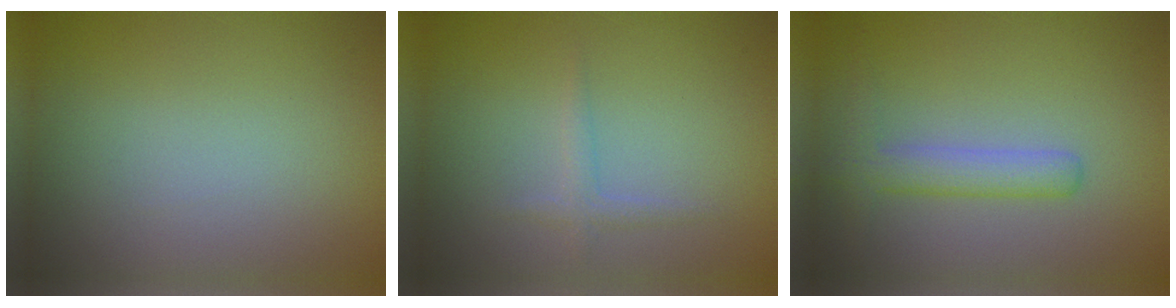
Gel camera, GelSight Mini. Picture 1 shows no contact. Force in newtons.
{"total": 1.1, "press": 1.1, "slide": 0.0}
{"total": 2.7, "press": 2.7, "slide": 0.1}